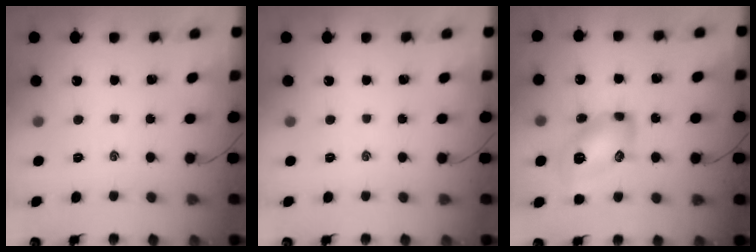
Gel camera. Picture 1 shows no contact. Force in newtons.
{"total": 0.0}
{"total": 14.6, "press": 14.6, "slide": 0.7}